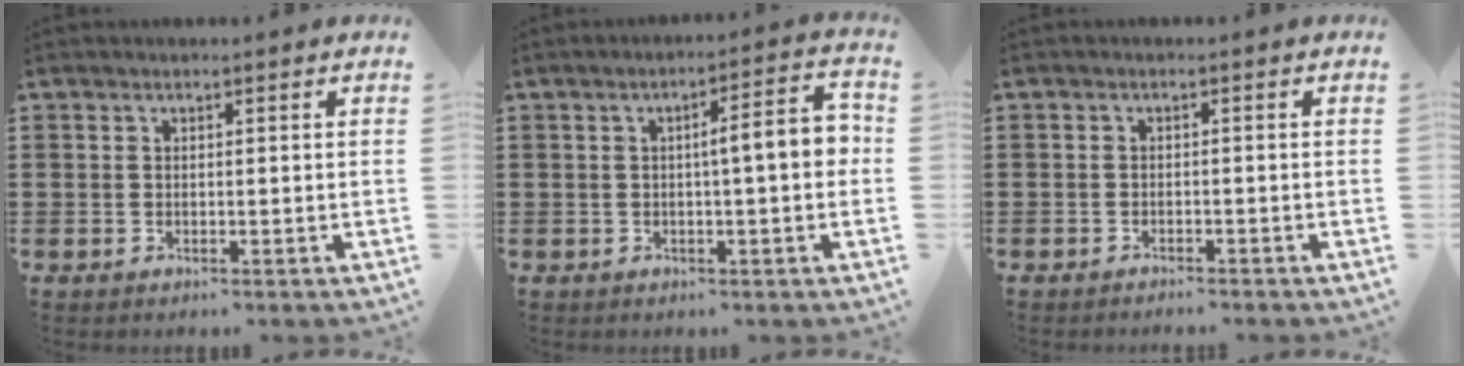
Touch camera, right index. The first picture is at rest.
{"total": 5.8, "force": [0.1, 0.8, 5.7], "torque": [-0.088, -0.002, -0.007]}
{"total": 1.0, "force": [-1.0, 0.0, 0.0], "torque": [-0.003, 0.001, -0.022]}